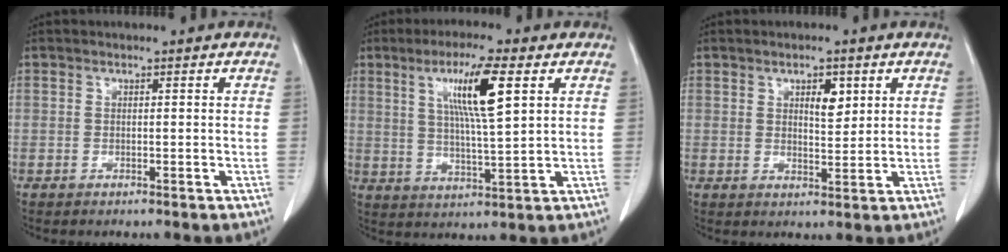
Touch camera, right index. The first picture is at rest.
{"total": 10.0, "force": [3.8, 0.3, 9.2], "torque": [-0.168, 0.002, 0.068]}
{"total": 3.8, "force": [1.7, 1.5, 3.0], "torque": [-0.049, -0.003, 0.028]}